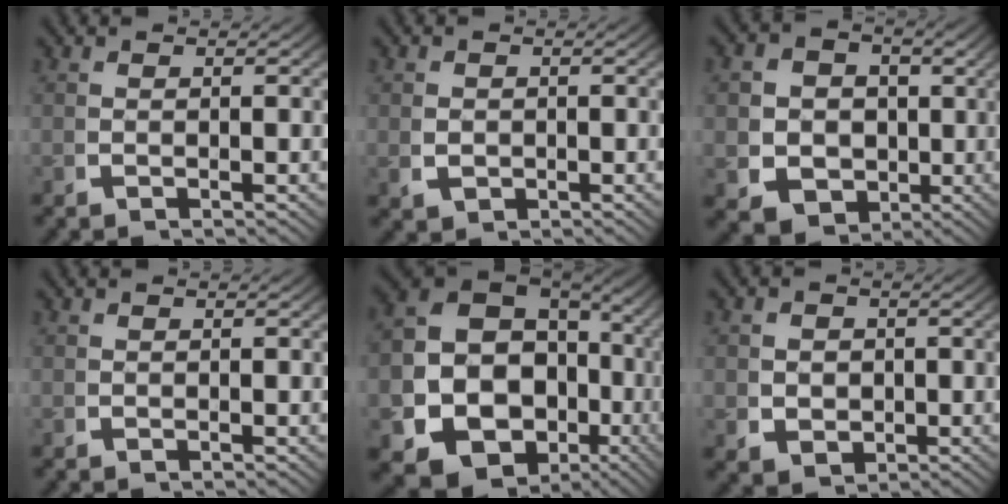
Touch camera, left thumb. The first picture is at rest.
{"total": 2.2, "force": [-0.1, 1.9, 1.1], "torque": [-0.022, -0.009, 0.004]}
{"total": 9.9, "force": [-1.8, 8.6, 4.7], "torque": [-0.106, -0.050, -0.014]}
{"total": 0.0}
{"total": 19.6, "force": [-4.8, 16.0, 10.3], "torque": [-0.258, -0.087, -0.064]}
{"total": 4.0, "force": [-0.3, 3.5, 2.0], "torque": [-0.039, -0.020, 0.006]}